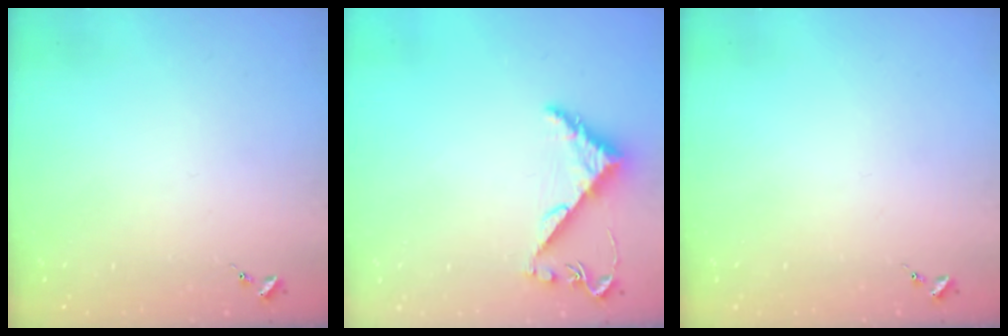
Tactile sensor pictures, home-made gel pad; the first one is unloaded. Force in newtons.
{"total": 5.2, "press": 5.2, "slide": 0.4}
{"total": 0.0}